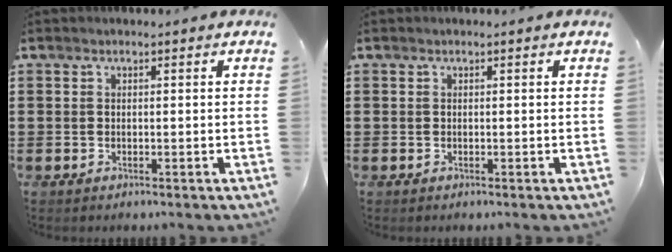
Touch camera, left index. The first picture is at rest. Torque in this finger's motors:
{"motor_torque": [-0.04, -0.04, 0.00, 0.00]}